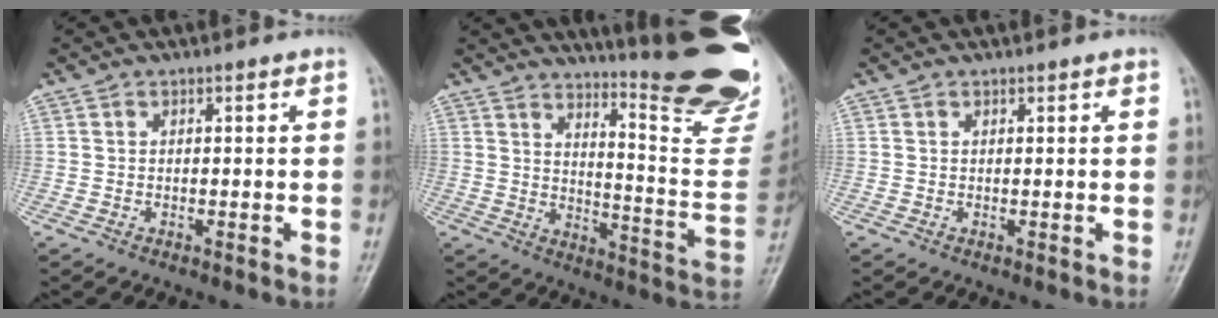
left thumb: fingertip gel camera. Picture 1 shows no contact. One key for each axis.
{"total": 23.7, "fx": 19.1, "fy": 2.7, "fz": 13.7, "tx": -0.157, "ty": -0.180, "tz": 0.243}
{"total": 0.8, "fx": 0.6, "fy": 0.2, "fz": 0.5, "tx": -0.006, "ty": -0.001, "tz": 0.006}